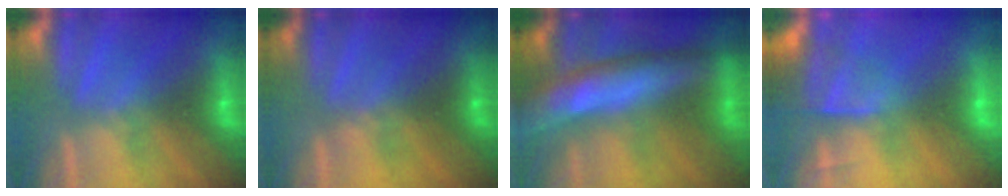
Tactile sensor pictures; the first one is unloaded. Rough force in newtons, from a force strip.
{"total": 3.8}
{"total": 8.2}
{"total": 5.6}